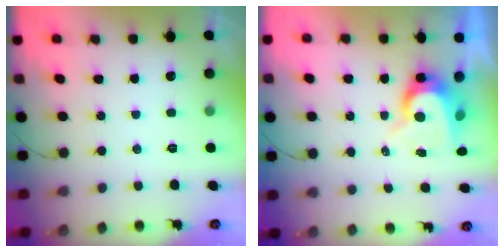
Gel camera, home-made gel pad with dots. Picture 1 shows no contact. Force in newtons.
{"total": 8.2, "press": 8.1, "slide": 0.6}